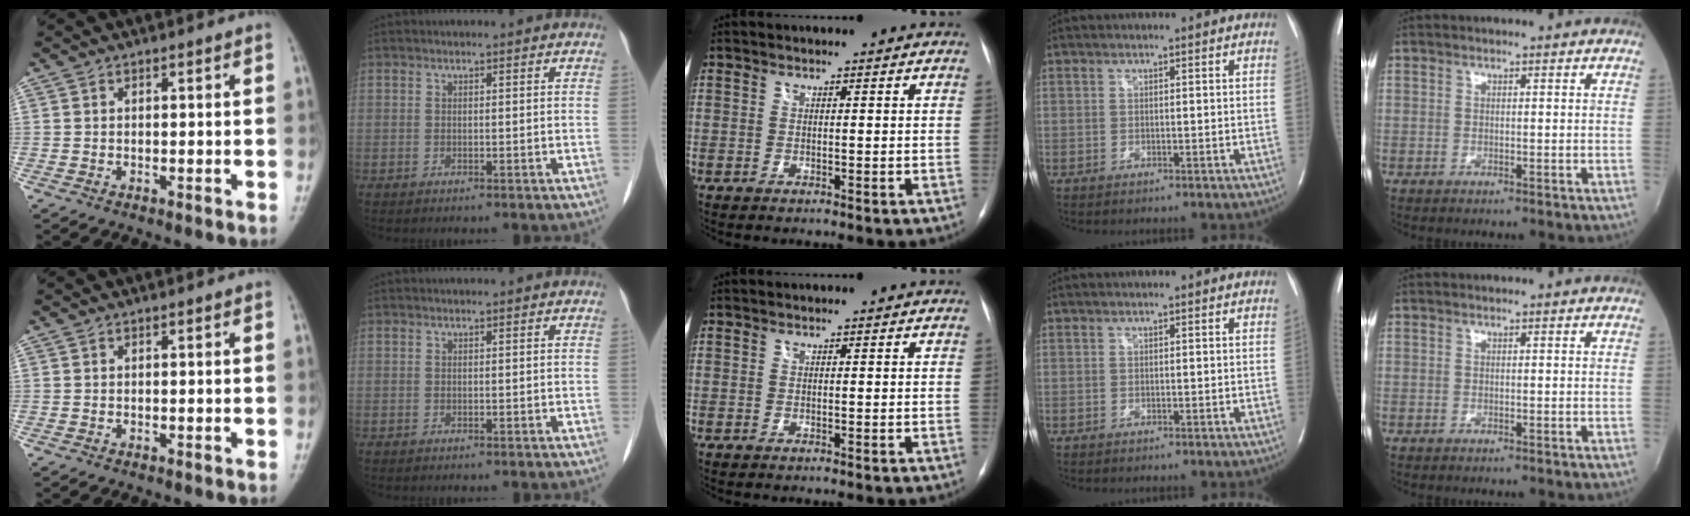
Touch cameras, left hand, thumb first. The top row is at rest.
{}